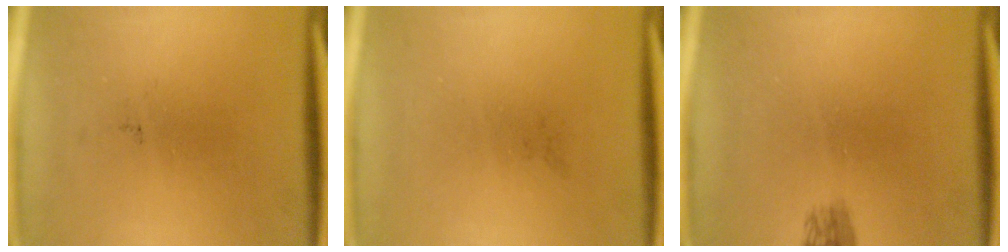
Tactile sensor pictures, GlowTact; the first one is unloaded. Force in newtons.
{"total": 0.0}
{"total": 1.6}